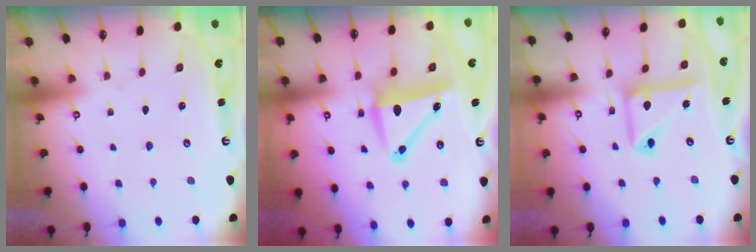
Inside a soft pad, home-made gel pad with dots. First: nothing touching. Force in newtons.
{"total": 9.7, "press": 9.5, "slide": 1.9}
{"total": 14.6, "press": 14.5, "slide": 1.5}